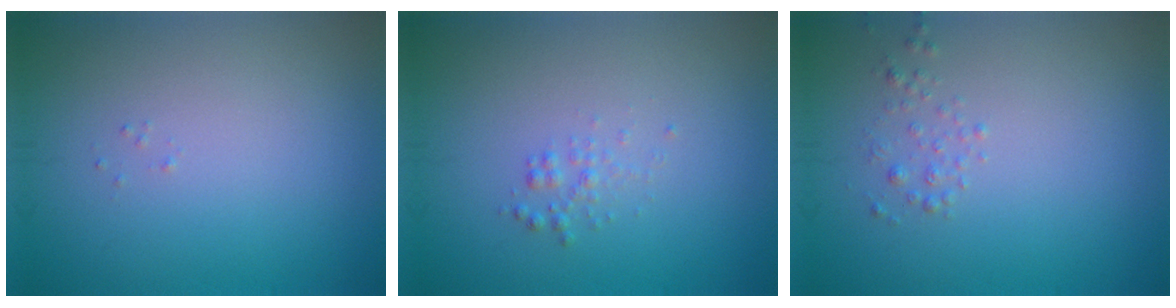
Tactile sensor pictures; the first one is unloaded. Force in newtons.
{"total": 1.0, "press": 1.0, "slide": 0.0}
{"total": 0.9, "press": 0.9, "slide": 0.0}